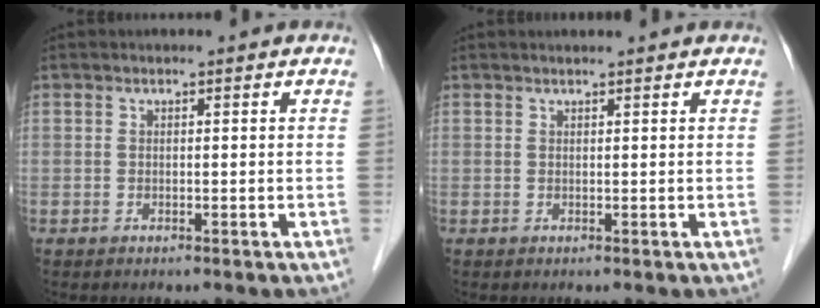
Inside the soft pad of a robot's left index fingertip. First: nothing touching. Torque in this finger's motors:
{"motor_torque": [0.19, -0.26, 0.01, 0.00]}